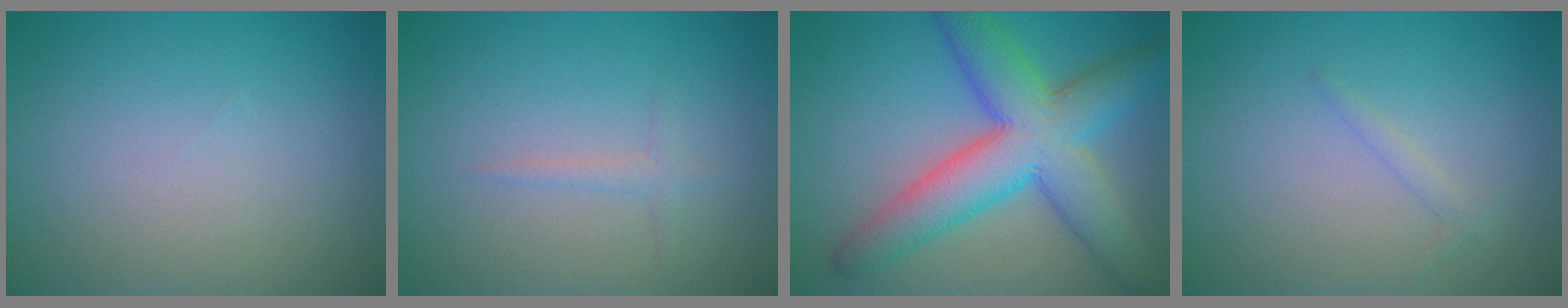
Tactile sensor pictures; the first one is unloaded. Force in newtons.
{"total": 1.3, "press": 1.3, "slide": 0.0}
{"total": 9.4, "press": 9.3, "slide": 0.5}
{"total": 0.9, "press": 0.9, "slide": 0.0}